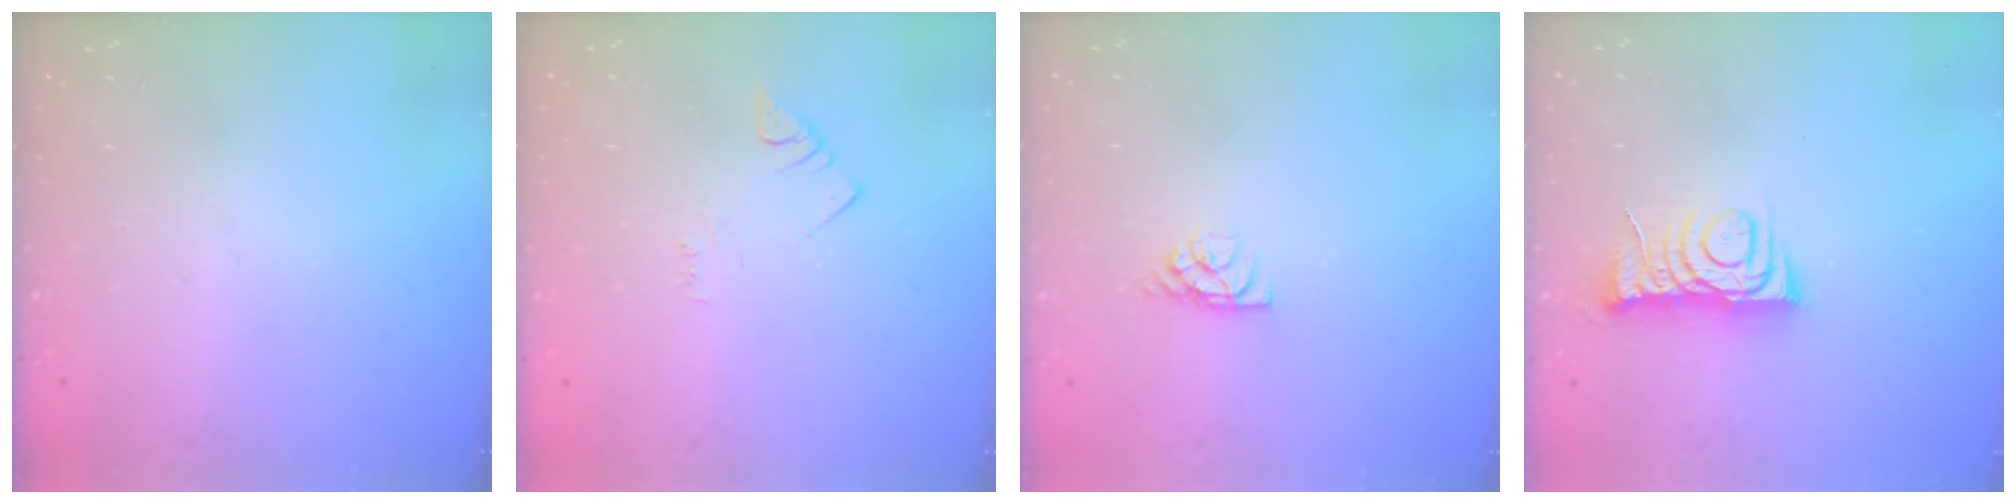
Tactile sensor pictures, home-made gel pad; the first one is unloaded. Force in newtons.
{"total": 1.5, "press": 1.5, "slide": 0.3}
{"total": 4.6, "press": 4.6, "slide": 0.5}
{"total": 6.8, "press": 6.8, "slide": 0.6}